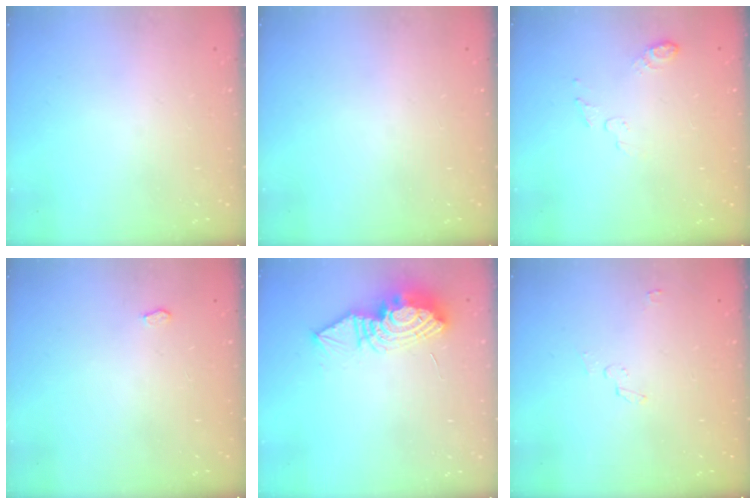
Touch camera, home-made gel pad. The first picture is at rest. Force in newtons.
{"total": 0.0}
{"total": 6.3, "press": 6.2, "slide": 1.1}
{"total": 2.3, "press": 2.3, "slide": 0.3}
{"total": 13.2, "press": 13.1, "slide": 1.5}
{"total": 2.5, "press": 2.5, "slide": 0.3}